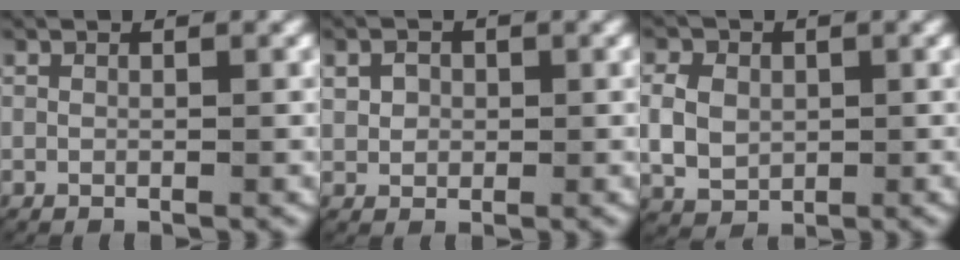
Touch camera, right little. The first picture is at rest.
{"total": 2.7, "force": [0.3, 2.4, 1.2], "torque": [-0.033, -0.007, 0.012]}
{"total": 5.7, "force": [-0.1, 5.0, 2.8], "torque": [-0.068, -0.006, 0.006]}